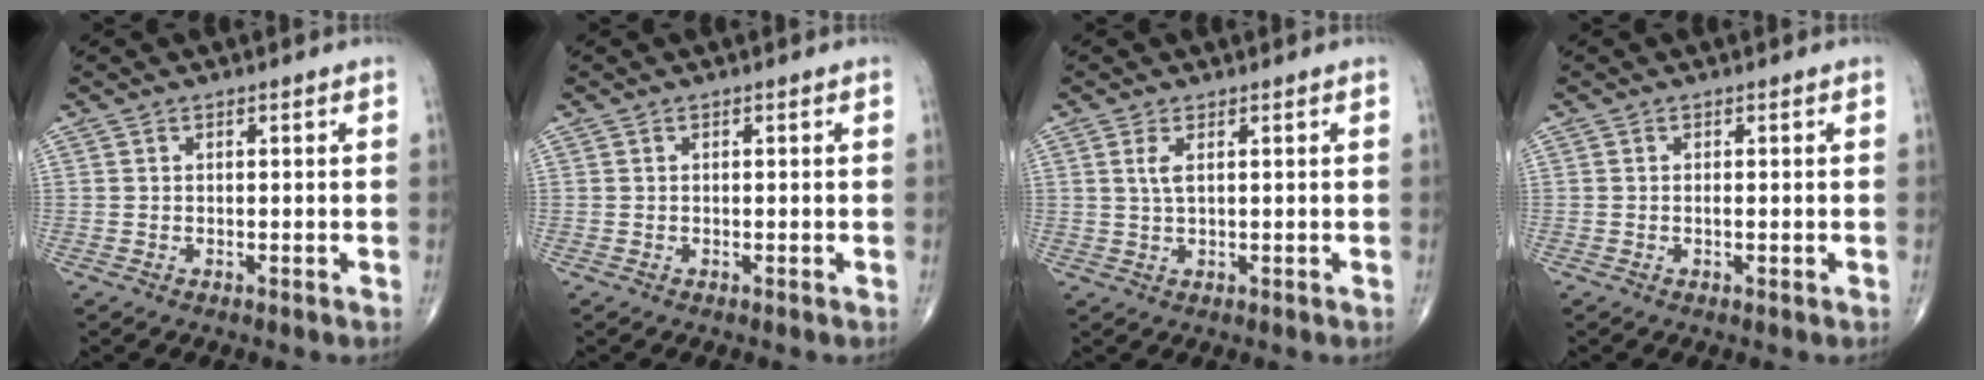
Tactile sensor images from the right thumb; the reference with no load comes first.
{"total": 0.0}
{"total": 2.4, "force": [0.8, 0.7, 2.1], "torque": [-0.051, 0.001, 0.023]}
{"total": 0.7, "force": [-0.1, 0.2, 0.7], "torque": [-0.009, -0.001, -0.003]}